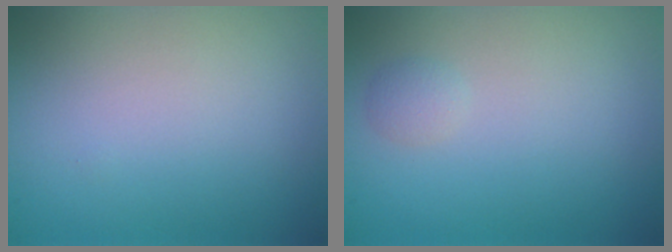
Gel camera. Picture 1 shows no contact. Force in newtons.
{"total": 0.9, "press": 0.9, "slide": 0.0}